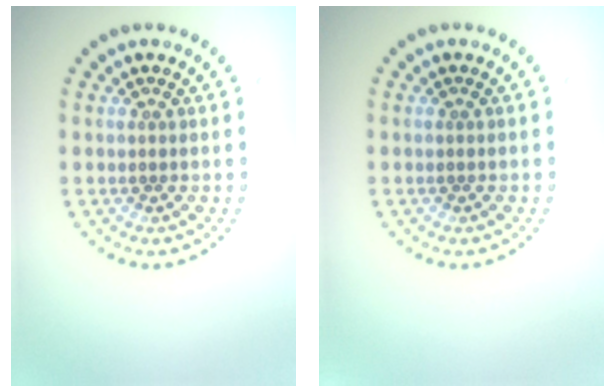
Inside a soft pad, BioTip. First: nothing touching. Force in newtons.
{"total": 0.0}